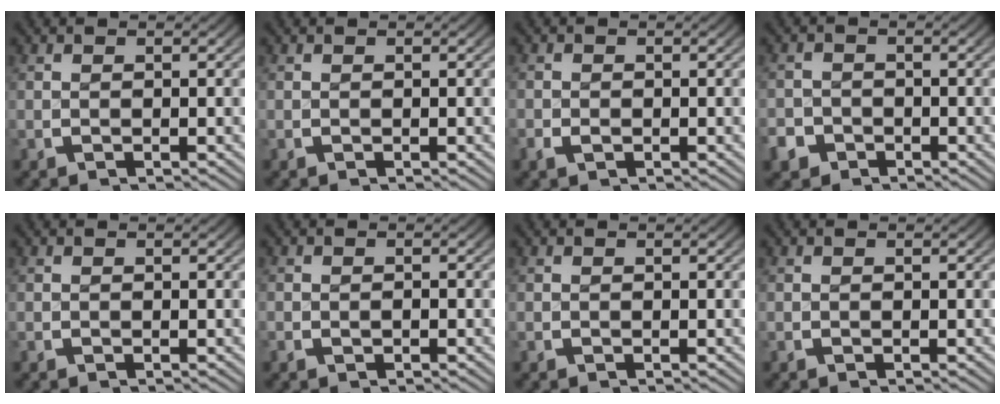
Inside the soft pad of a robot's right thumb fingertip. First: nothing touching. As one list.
[{"total": 0.0}, {"total": 0.9, "force": [-0.6, 0.6, 0.0], "torque": [-0.007, -0.009, -0.011]}, {"total": 3.1, "force": [-2.4, 2.0, -0.4], "torque": [0.001, -0.019, -0.041]}, {"total": 0.0}, {"total": 0.8, "force": [-0.4, 0.7, 0.2], "torque": [-0.008, -0.007, -0.007]}, {"total": 0.0}, {"total": 0.0}]